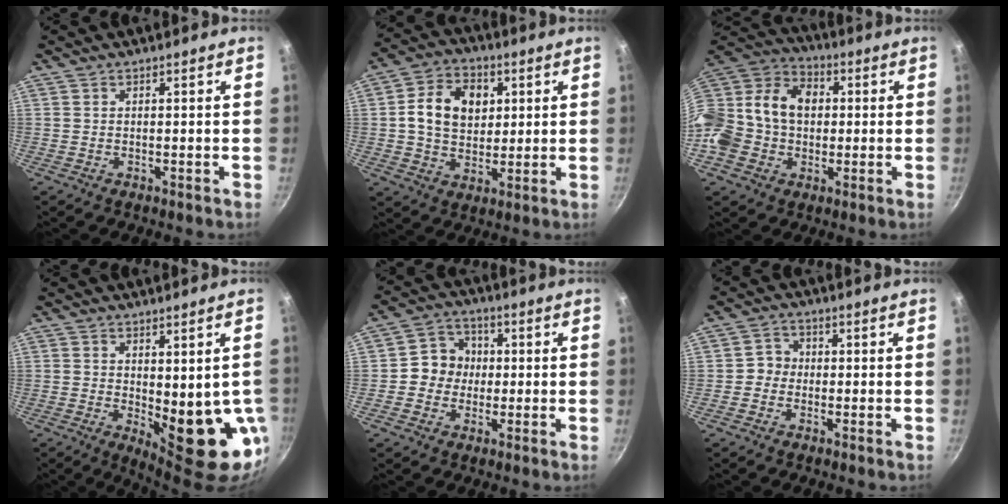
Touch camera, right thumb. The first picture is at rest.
{"total": 12.2, "force": [2.6, 9.3, 7.5], "torque": [-0.105, 0.005, 0.036]}
{"total": 20.4, "force": [-0.3, 16.5, 11.9], "torque": [-0.230, 0.057, -0.019]}
{"total": 13.5, "force": [-1.4, 5.3, 12.3], "torque": [-0.131, -0.020, -0.002]}
{"total": 7.3, "force": [-0.1, 6.8, 2.6], "torque": [-0.001, 0.016, -0.019]}
{"total": 3.1, "force": [-0.6, 2.9, 1.0], "torque": [0.007, 0.010, -0.019]}